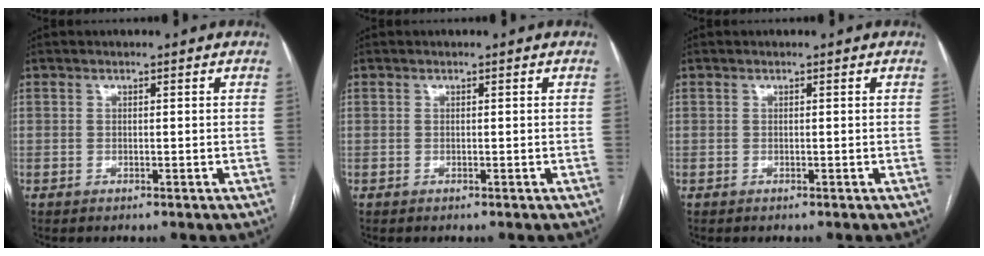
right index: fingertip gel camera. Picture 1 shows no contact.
{"total": 0.0}
{"total": 0.0}